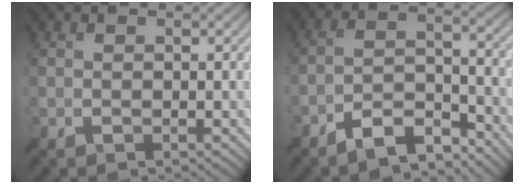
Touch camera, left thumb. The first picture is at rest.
{"total": 6.9, "force": [-5.8, 1.8, 3.4], "torque": [-0.061, 0.001, -0.112]}